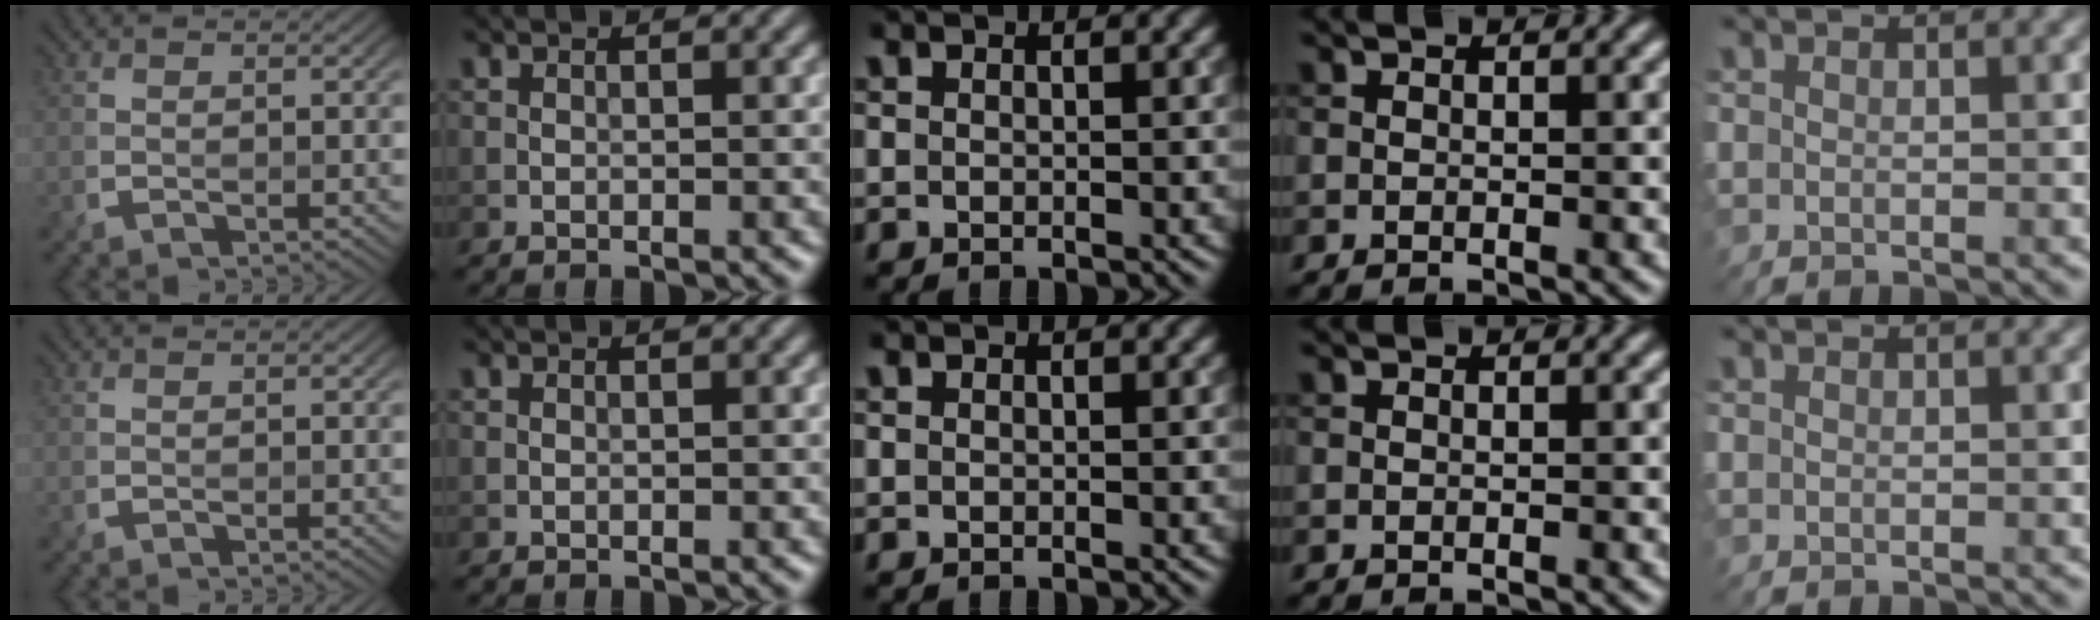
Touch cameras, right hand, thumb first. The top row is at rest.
{}